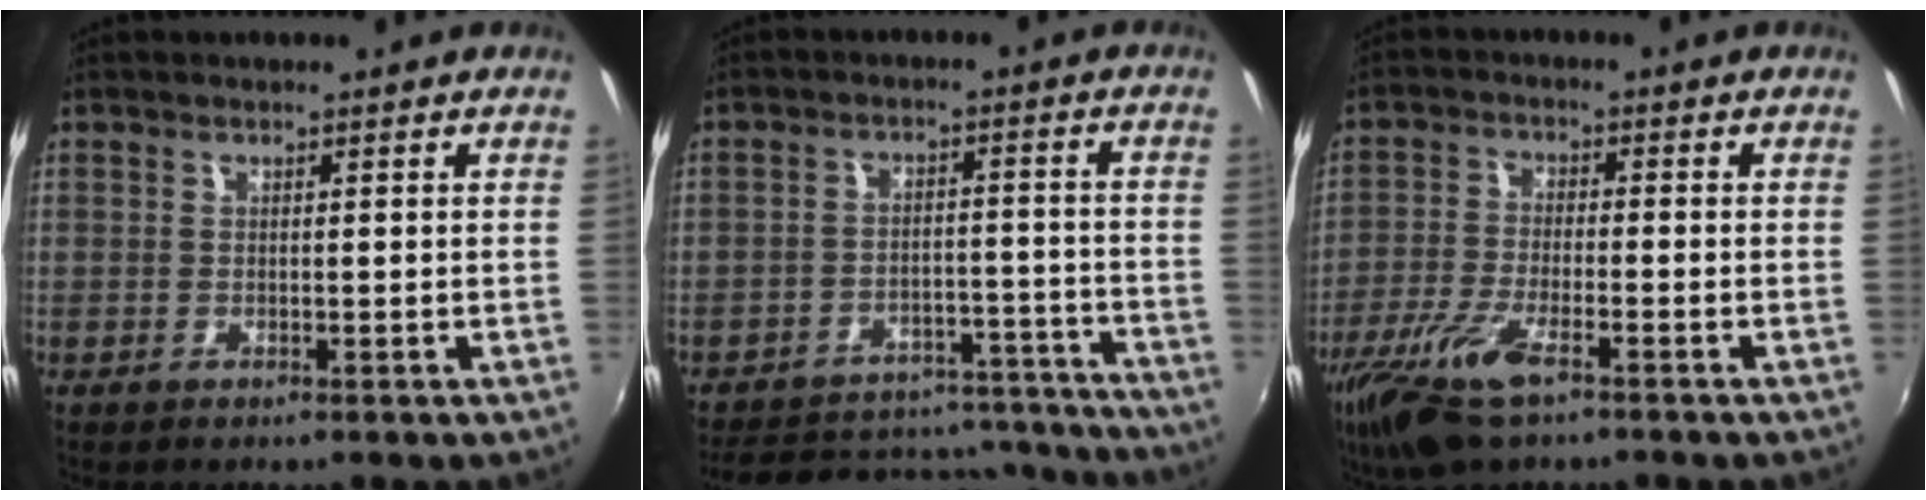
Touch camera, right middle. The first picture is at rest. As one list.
[{"total": 19.5, "force": [-16.8, 8.3, 5.7], "torque": [-0.119, 0.052, -0.192]}, {"total": 10.3, "force": [-6.5, 3.0, 7.4], "torque": [-0.168, -0.025, -0.132]}]